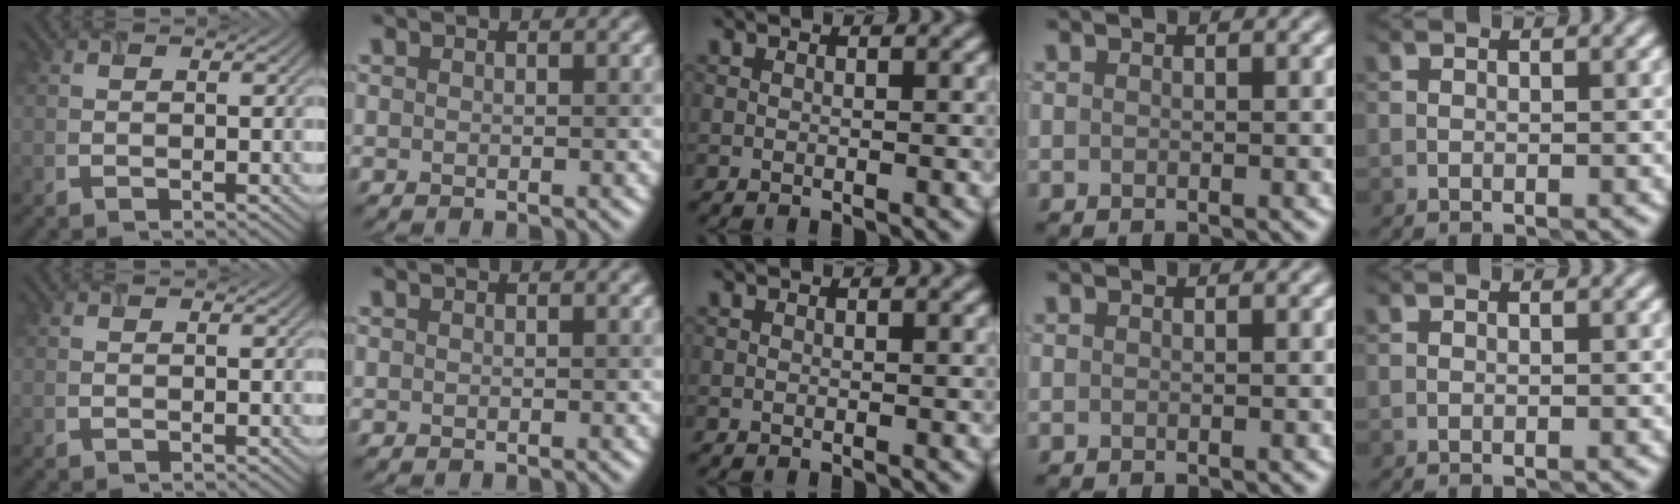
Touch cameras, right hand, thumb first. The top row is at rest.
{}